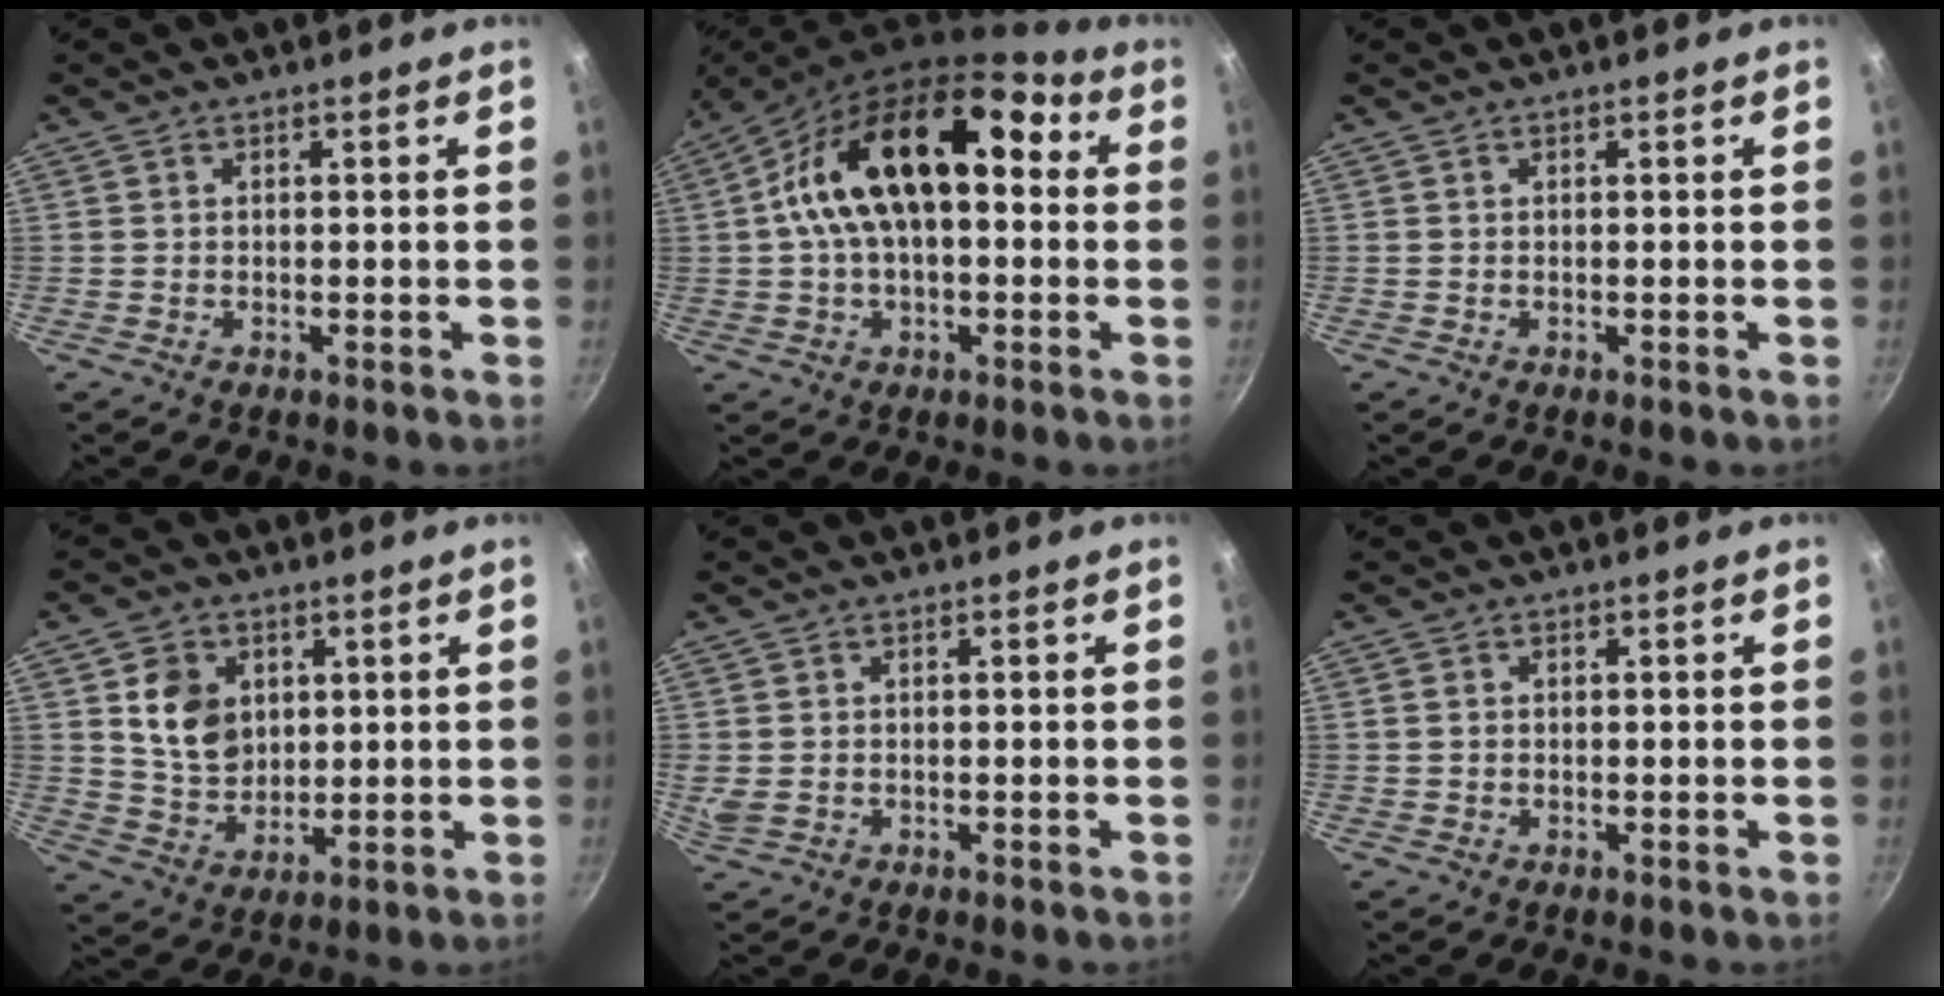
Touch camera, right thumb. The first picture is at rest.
{"total": 18.3, "force": [2.4, 10.6, 14.7], "torque": [-0.219, 0.051, 0.020]}
{"total": 0.0}
{"total": 9.7, "force": [2.7, 7.9, 5.0], "torque": [-0.060, -0.019, 0.057]}
{"total": 2.2, "force": [0.1, 1.7, 1.4], "torque": [-0.025, -0.005, 0.006]}
{"total": 1.1, "force": [0.3, 1.0, 0.3], "torque": [-0.002, 0.002, 0.004]}